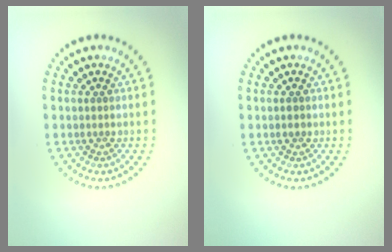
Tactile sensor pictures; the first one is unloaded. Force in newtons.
{"total": 0.8, "press": 0.8, "slide": 0.3}